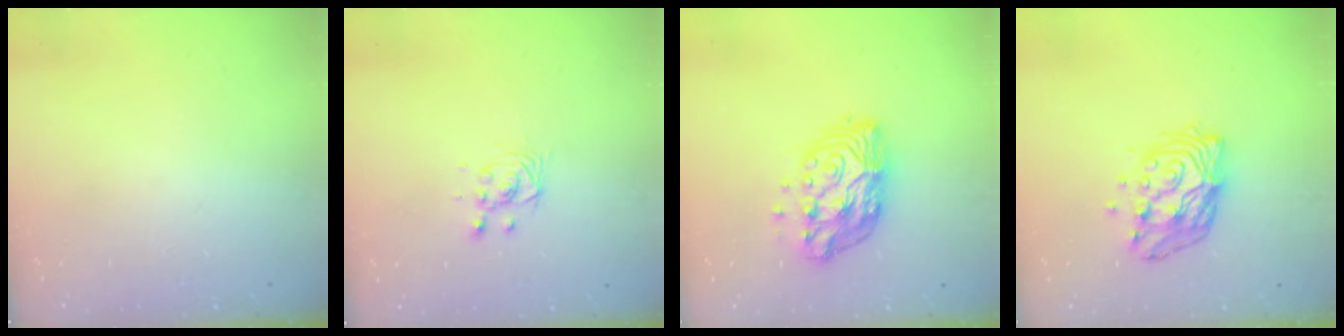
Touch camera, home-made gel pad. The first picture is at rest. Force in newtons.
{"total": 3.1, "press": 3.1, "slide": 0.3}
{"total": 12.5, "press": 12.5, "slide": 1.1}
{"total": 14.0, "press": 13.9, "slide": 1.7}